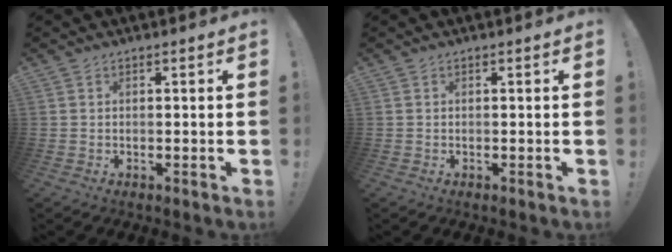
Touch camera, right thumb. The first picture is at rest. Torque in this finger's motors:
{"motor_torque": [0.00, 0.00, -0.04, 0.04, 0.00]}